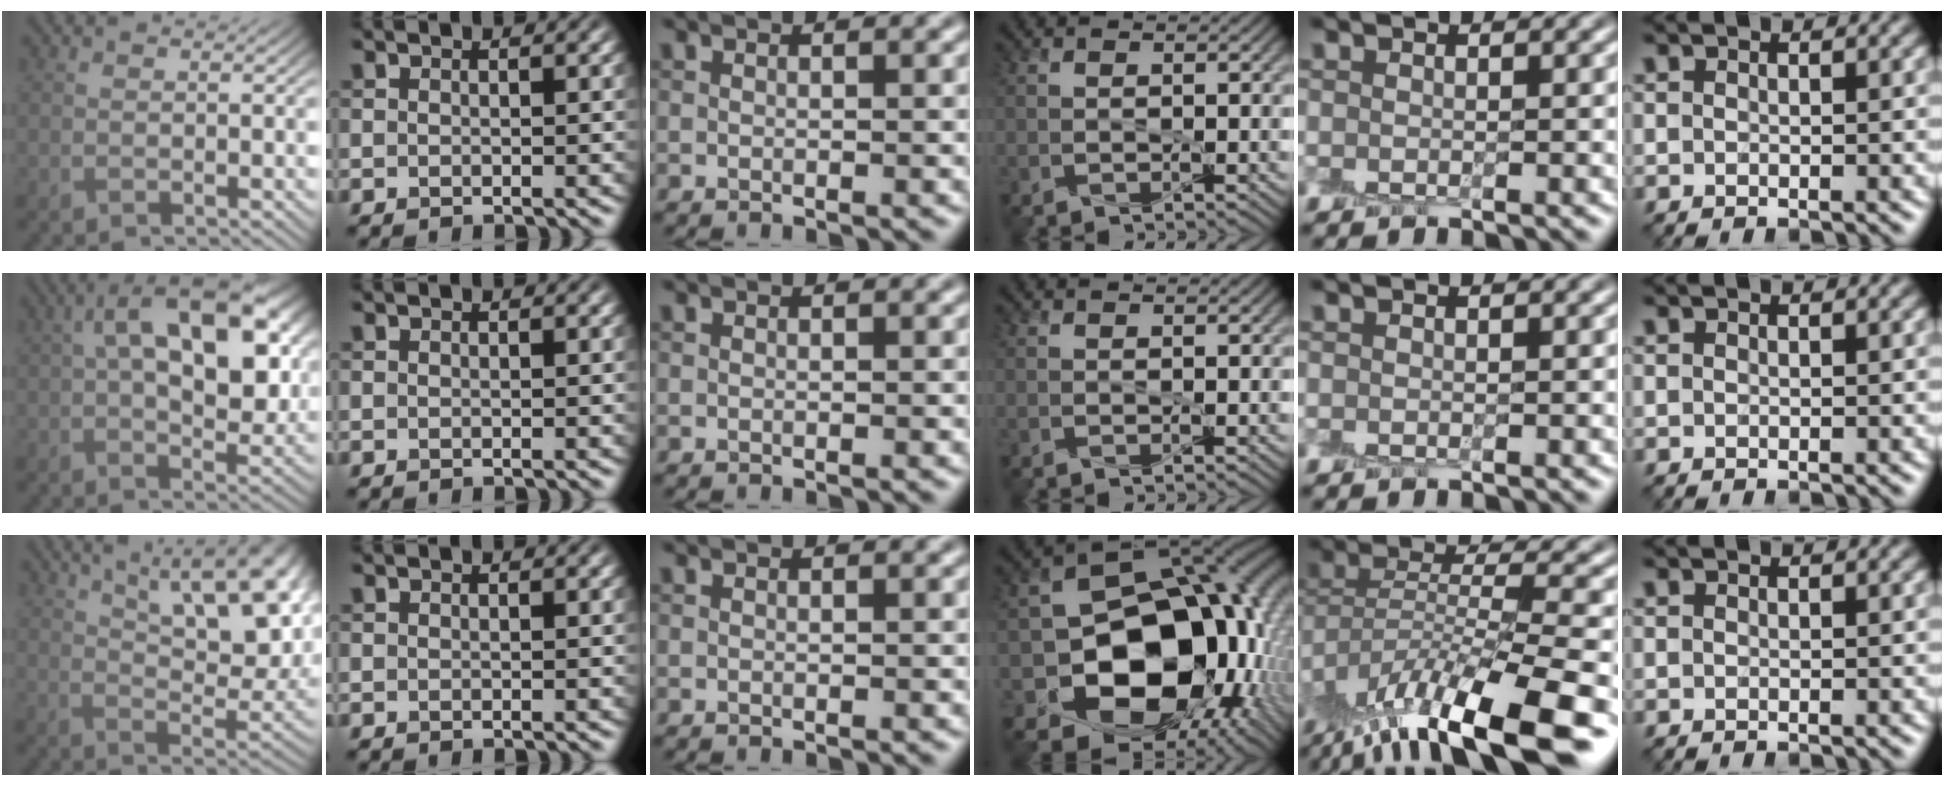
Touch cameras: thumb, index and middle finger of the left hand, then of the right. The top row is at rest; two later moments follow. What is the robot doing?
{"motion": "peel", "object": "plastic screen protector"}